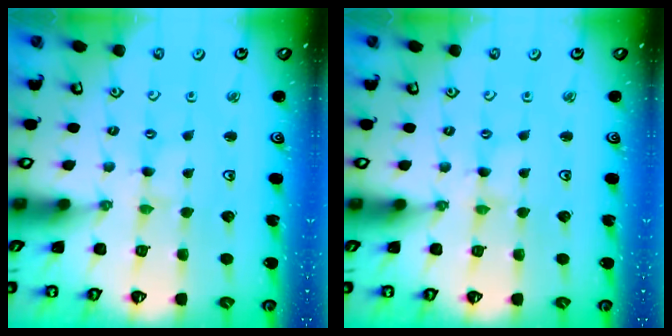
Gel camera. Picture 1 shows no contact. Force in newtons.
{"total": 0.6, "press": 0.6, "slide": 0.1}